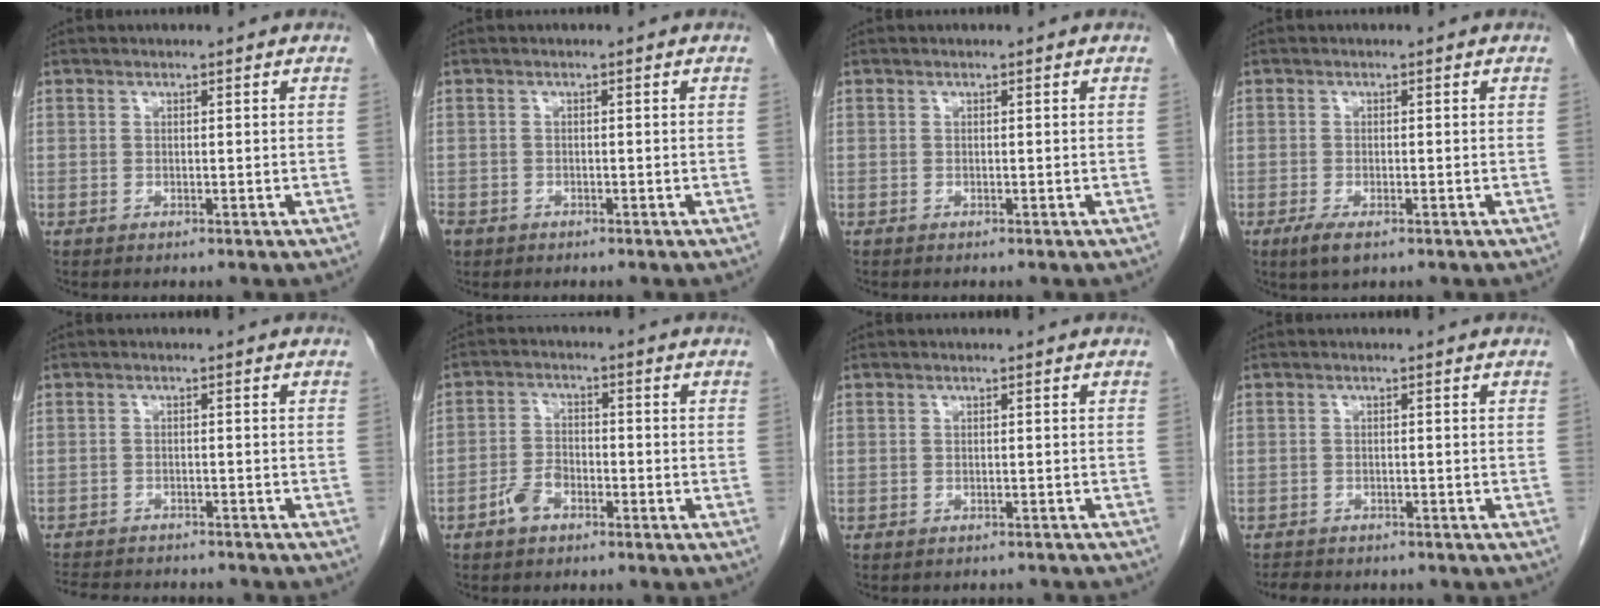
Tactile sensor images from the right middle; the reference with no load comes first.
{"total": 3.0, "force": [-2.1, 2.1, 0.9], "torque": [-0.025, -0.004, -0.037]}
{"total": 0.0}
{"total": 3.0, "force": [-1.7, 0.9, 2.3], "torque": [-0.048, -0.005, -0.029]}
{"total": 11.6, "force": [-10.6, 2.8, 3.9], "torque": [-0.077, -0.002, -0.140]}
{"total": 3.9, "force": [-2.4, 2.2, 2.2], "torque": [-0.049, 0.005, -0.046]}
{"total": 3.9, "force": [-3.7, 1.1, 0.6], "torque": [-0.005, -0.004, -0.040]}
{"total": 5.3, "force": [-4.6, 1.9, 1.8], "torque": [-0.032, -0.005, -0.062]}